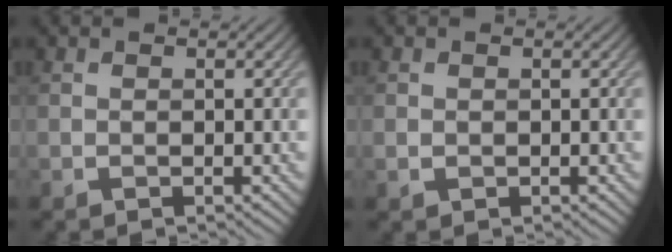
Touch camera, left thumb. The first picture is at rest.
{"total": 0.6, "force": [0.1, 0.6, 0.2], "torque": [-0.006, -0.004, 0.002]}